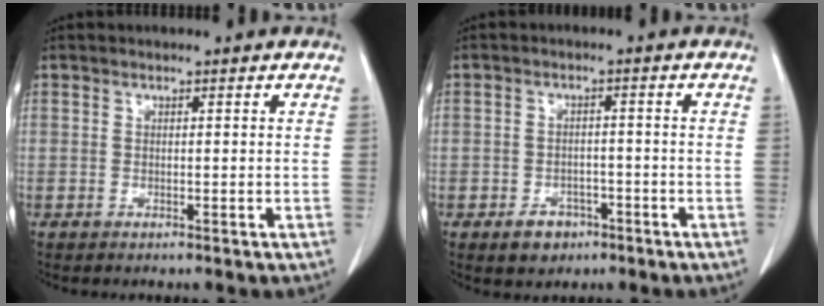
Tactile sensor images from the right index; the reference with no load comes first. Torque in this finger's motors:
{"motor_torque": [-0.03, -0.14, -0.14, -0.09]}